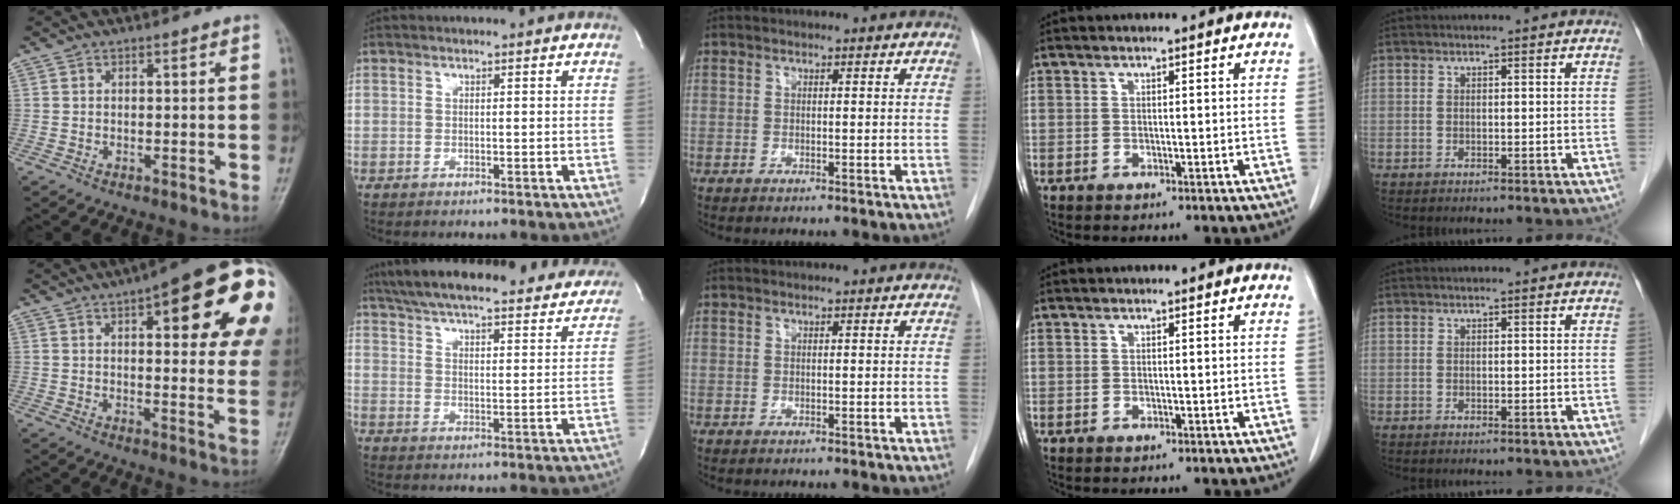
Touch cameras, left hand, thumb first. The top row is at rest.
{"thumb": {"total": 26.1, "force": [10.1, 8.1, 22.7], "torque": [-0.210, 0.002, 0.129]}, "index": {"total": 32.3, "force": [29.0, 6.1, 13.0], "torque": [-0.219, -0.033, 0.365]}}